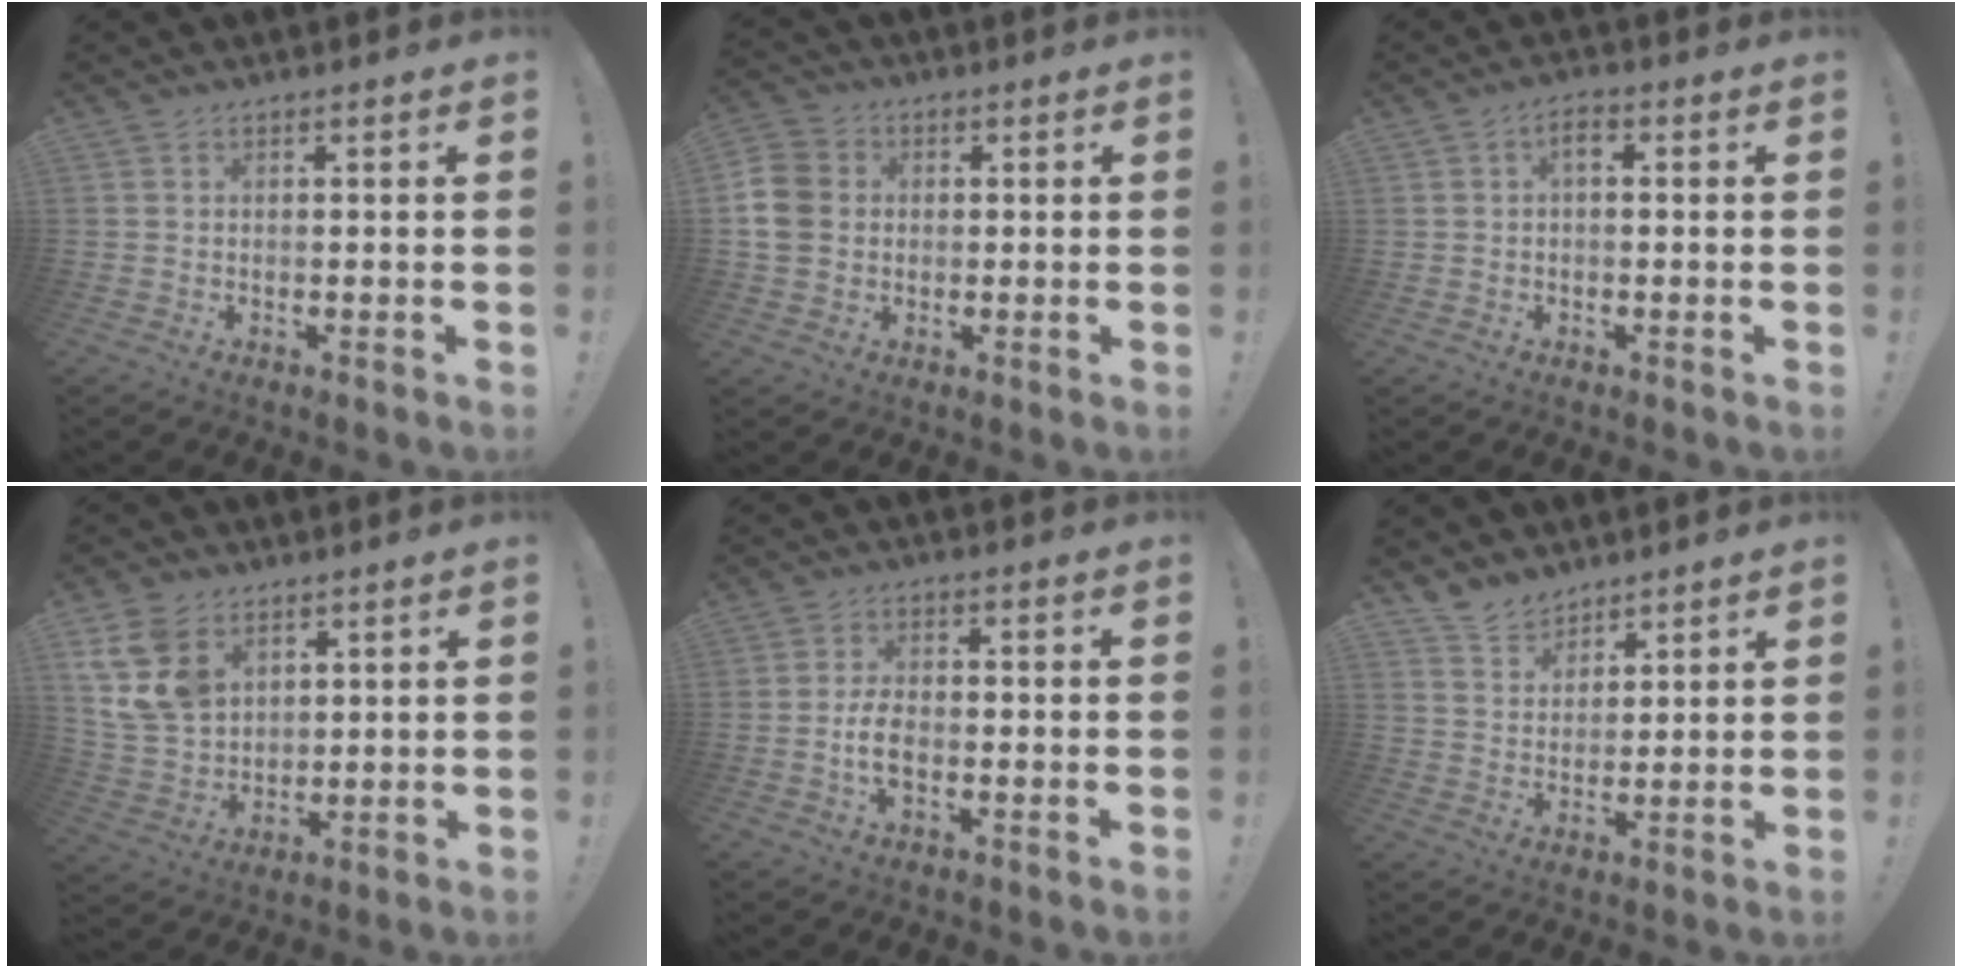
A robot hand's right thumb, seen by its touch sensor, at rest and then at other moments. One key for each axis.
{"total": 9.3, "fx": 0.4, "fy": 7.9, "fz": 4.9, "tx": -0.106, "ty": 0.012, "tz": 0.011}
{"total": 3.1, "fx": 0.4, "fy": 2.3, "fz": 2.1, "tx": -0.028, "ty": 0.002, "tz": 0.004}
{"total": 13.0, "fx": 6.3, "fy": 9.3, "fz": 6.5, "tx": -0.131, "ty": -0.028, "tz": 0.130}
{"total": 5.6, "fx": -1.7, "fy": 2.7, "fz": 4.6, "tx": -0.092, "ty": -0.001, "tz": -0.030}
{"total": 6.9, "fx": 5.8, "fy": 3.7, "fz": 0.4, "tx": -0.018, "ty": -0.039, "tz": 0.115}